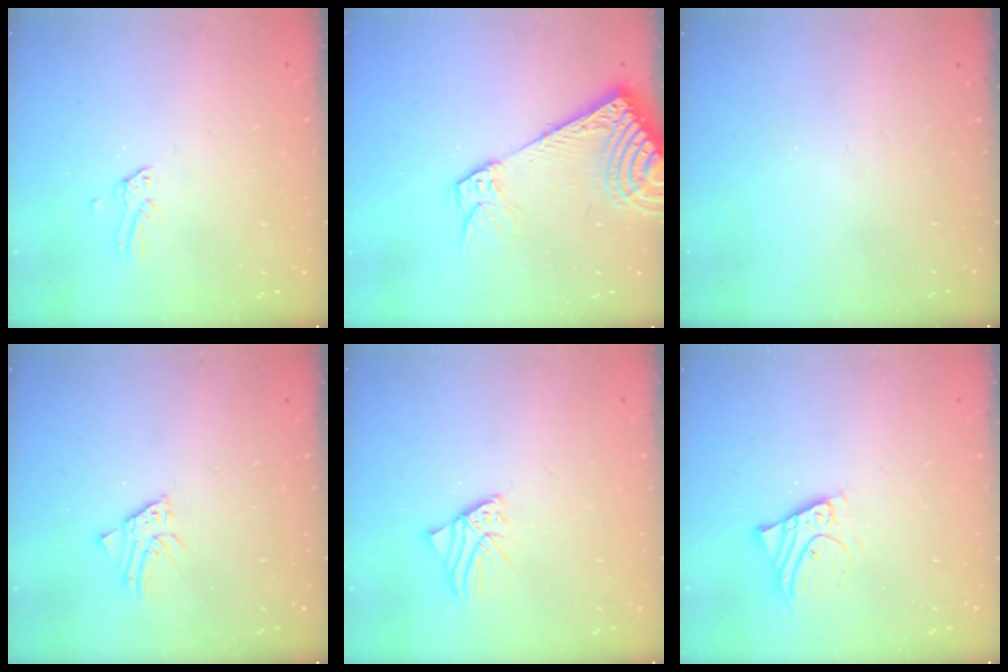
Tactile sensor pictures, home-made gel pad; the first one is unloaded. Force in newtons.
{"total": 12.2, "press": 11.9, "slide": 2.5}
{"total": 0.0}
{"total": 2.4, "press": 2.4, "slide": 0.2}
{"total": 3.1, "press": 3.0, "slide": 0.4}
{"total": 5.5, "press": 5.4, "slide": 0.6}